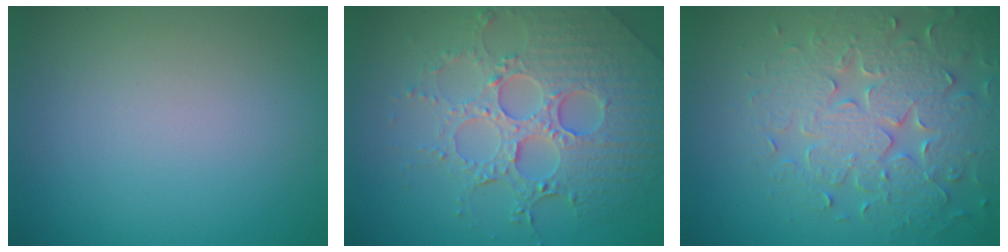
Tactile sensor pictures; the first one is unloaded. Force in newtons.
{"total": 7.1, "press": 5.5, "slide": 4.6}
{"total": 7.1, "press": 5.8, "slide": 4.1}